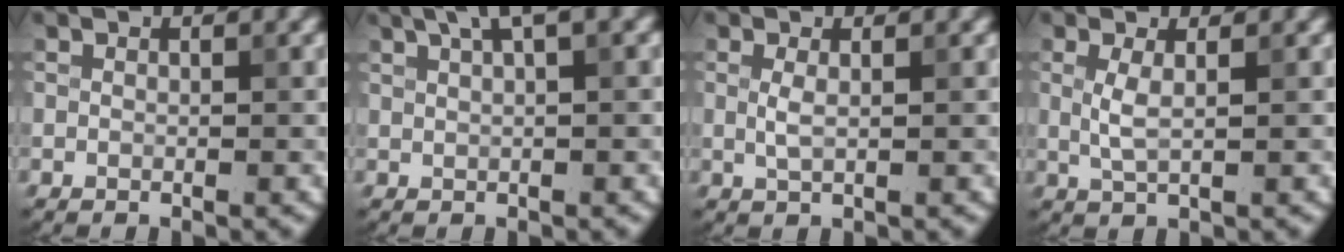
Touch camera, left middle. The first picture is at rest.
{"total": 3.2, "force": [1.9, 0.5, 2.5], "torque": [-0.037, 0.011, 0.034]}
{"total": 1.2, "force": [0.2, 0.3, 1.2], "torque": [-0.026, -0.001, 0.005]}
{"total": 1.8, "force": [0.3, 0.5, 1.7], "torque": [-0.040, -0.001, 0.009]}